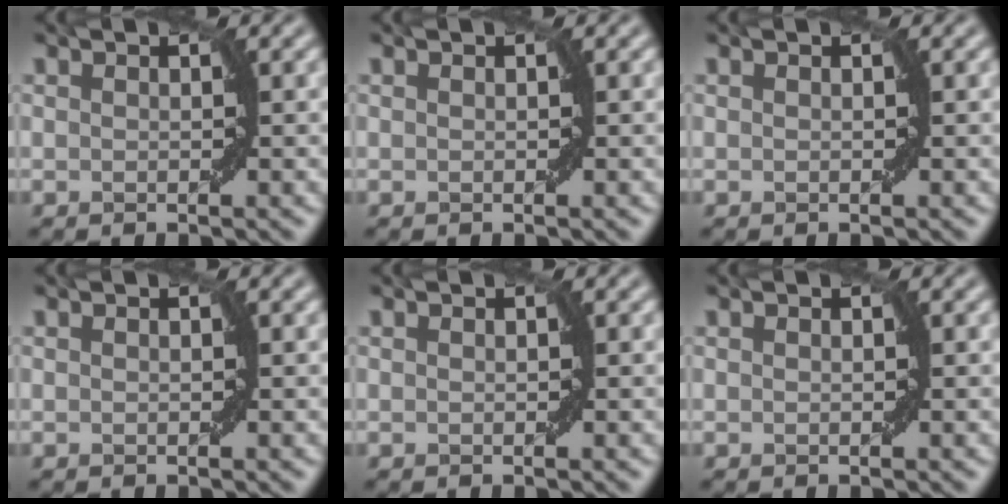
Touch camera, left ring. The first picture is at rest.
{"total": 0.0}
{"total": 0.0}
{"total": 0.0}
{"total": 0.0}
{"total": 0.0}